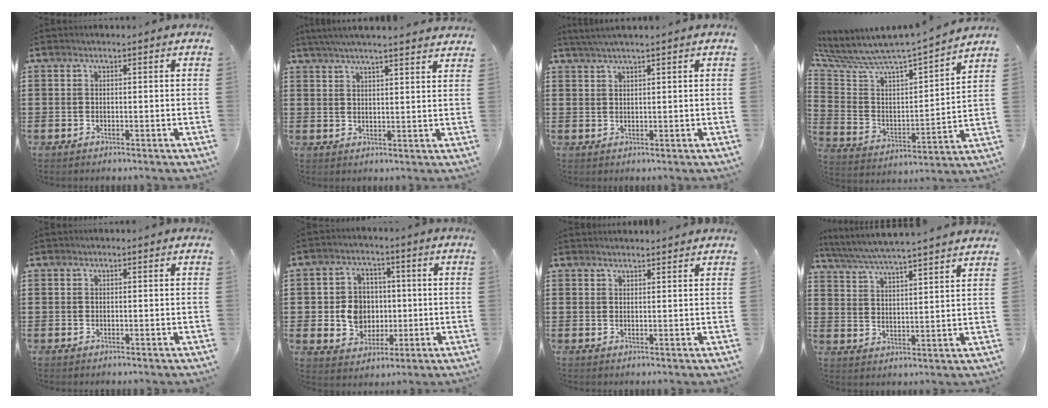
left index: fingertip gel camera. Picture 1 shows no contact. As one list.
[{"total": 4.5, "force": [4.1, -0.5, 1.9], "torque": [-0.049, -0.010, 0.072]}, {"total": 2.1, "force": [1.7, -0.3, 1.1], "torque": [-0.022, 0.002, 0.032]}, {"total": 5.3, "force": [5.1, 0.3, 1.6], "torque": [-0.063, -0.062, 0.074]}, {"total": 0.0}, {"total": 6.9, "force": [0.1, 6.3, 2.9], "torque": [-0.069, 0.017, 0.005]}, {"total": 1.5, "force": [1.5, -0.1, 0.1], "torque": [-0.005, -0.001, 0.029]}, {"total": 5.1, "force": [4.8, -0.5, 1.5], "torque": [-0.051, -0.032, 0.080]}]